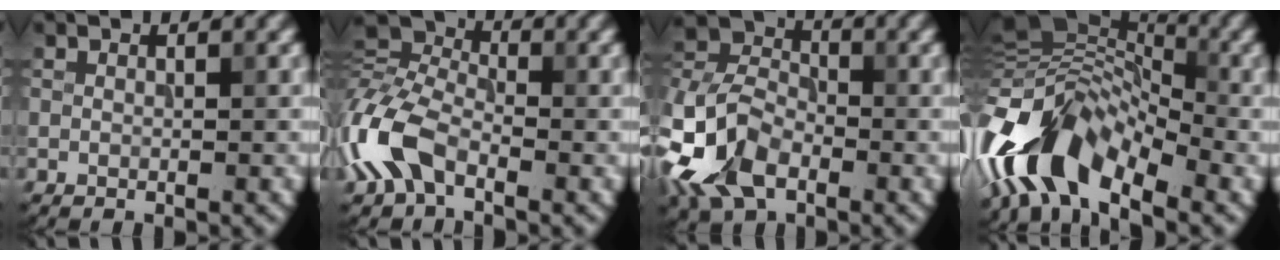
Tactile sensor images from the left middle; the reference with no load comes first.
{"total": 7.2, "force": [-3.0, 4.3, 5.0], "torque": [-0.117, 0.011, -0.082]}
{"total": 8.3, "force": [-3.7, 5.2, 5.2], "torque": [-0.113, 0.005, -0.089]}
{"total": 9.3, "force": [-5.1, 4.4, 6.4], "torque": [-0.105, 0.017, -0.112]}